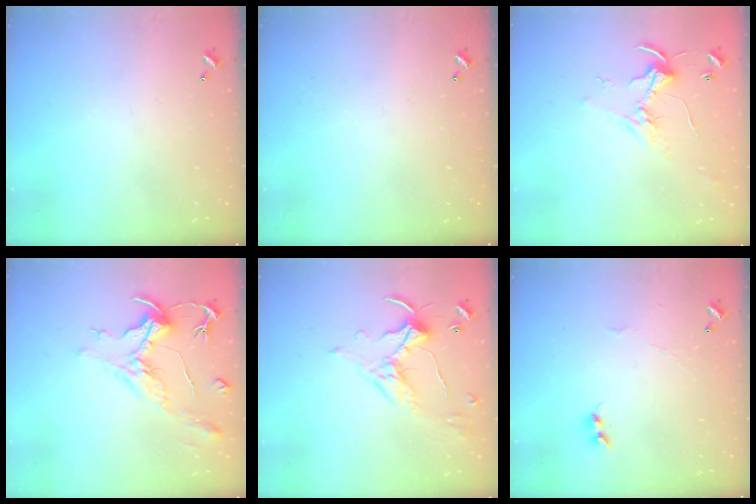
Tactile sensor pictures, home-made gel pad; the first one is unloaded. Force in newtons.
{"total": 0.0}
{"total": 2.5, "press": 2.5, "slide": 0.2}
{"total": 2.2, "press": 1.7, "slide": 1.3}
{"total": 1.7, "press": 1.5, "slide": 0.8}
{"total": 3.6, "press": 3.6, "slide": 0.5}